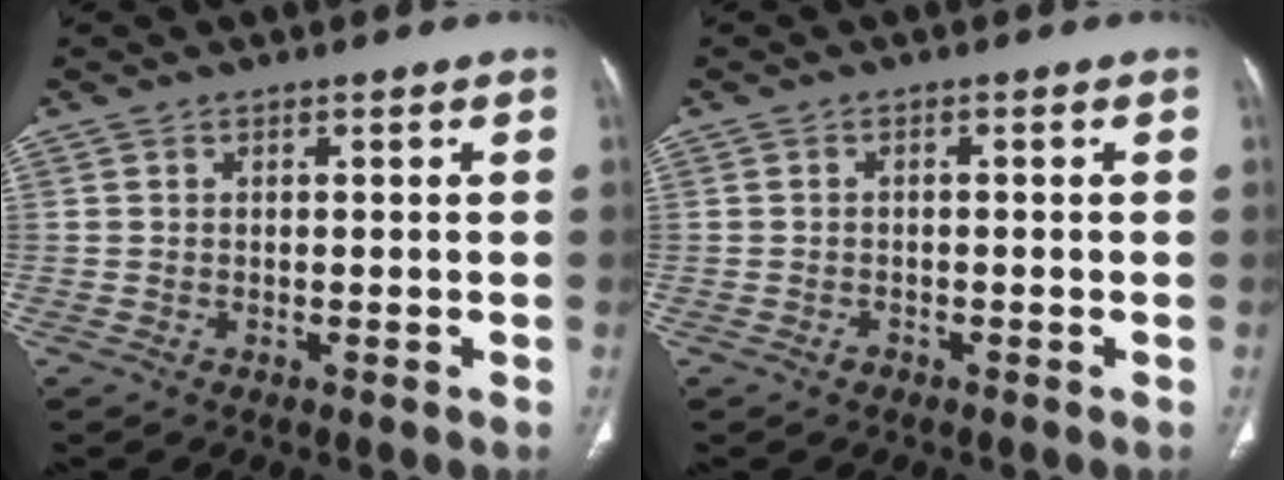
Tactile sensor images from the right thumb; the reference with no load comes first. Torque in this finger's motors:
{"motor_torque": [-0.04, 0.23, -0.24, 0.23, 0.05]}